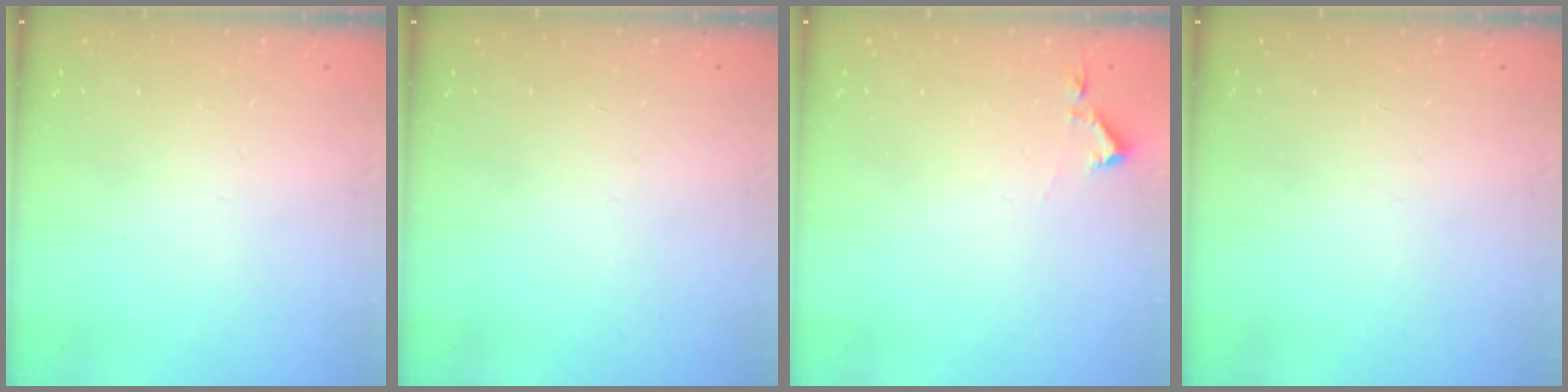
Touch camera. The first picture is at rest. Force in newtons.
{"total": 0.0}
{"total": 2.9, "press": 2.9, "slide": 0.5}
{"total": 0.0}